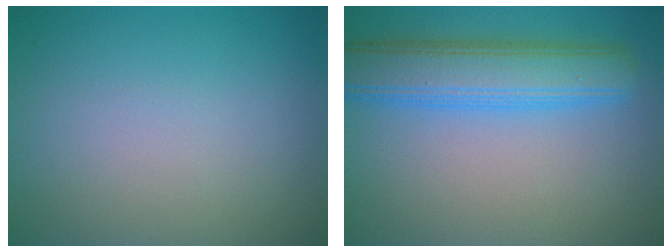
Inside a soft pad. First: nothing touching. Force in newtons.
{"total": 6.5, "press": 6.5, "slide": 0.2}